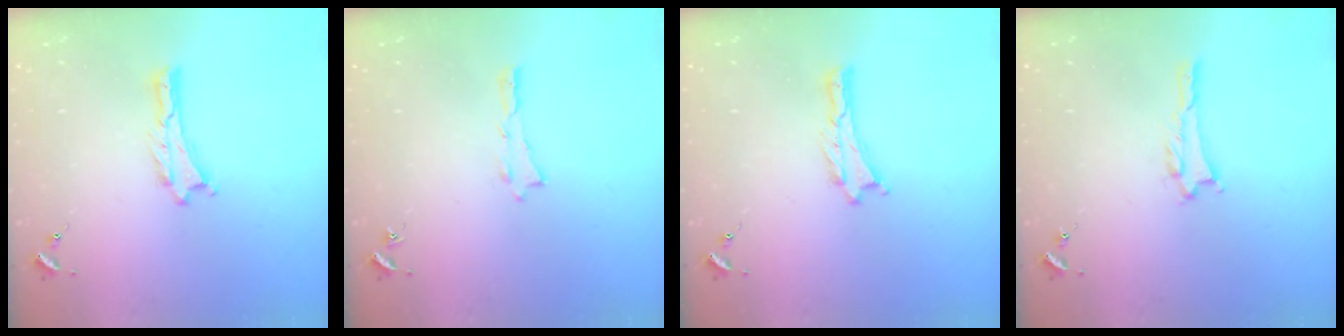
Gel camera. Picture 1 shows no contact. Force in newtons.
{"total": 0.0}
{"total": 0.0}
{"total": 0.5, "press": 0.5, "slide": 0.1}